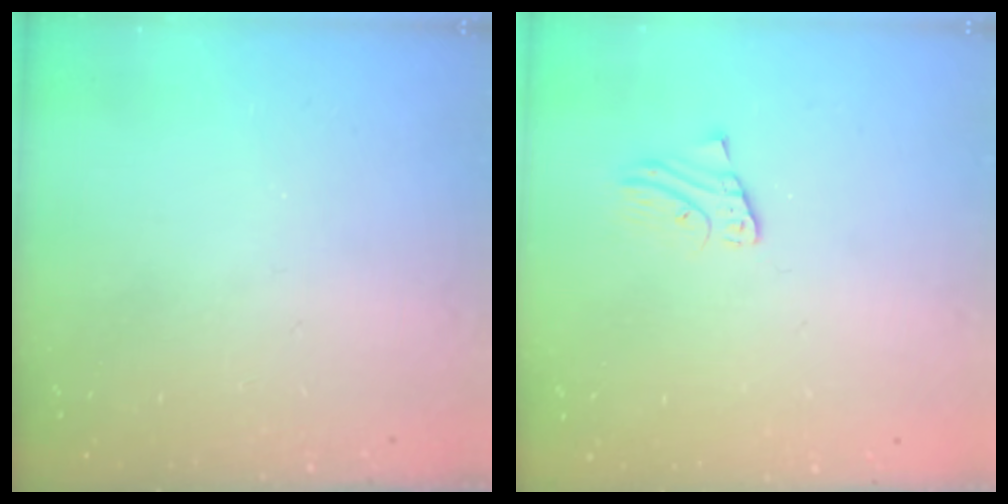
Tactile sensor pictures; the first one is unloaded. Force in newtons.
{"total": 1.8, "press": 1.8, "slide": 0.1}